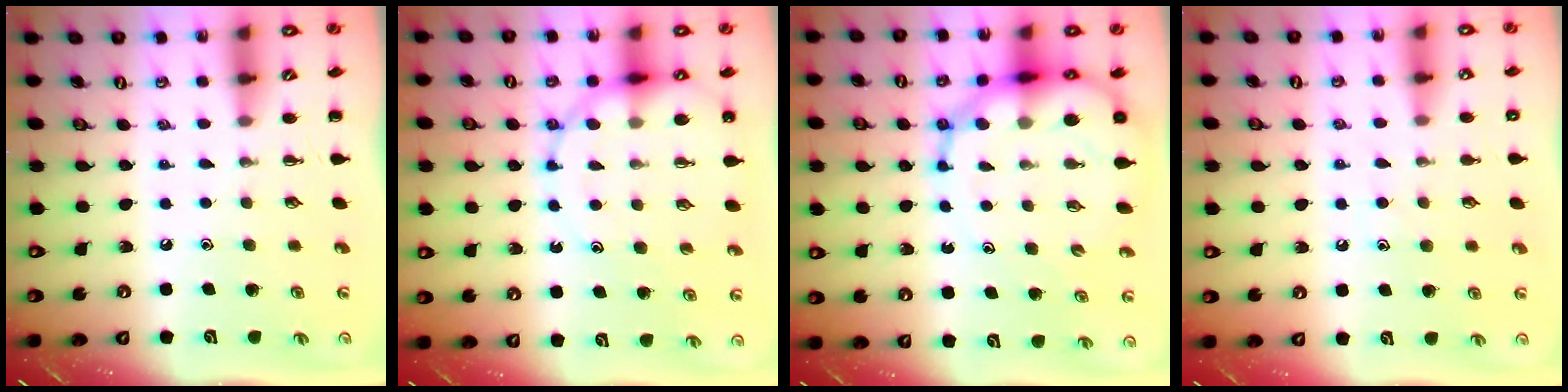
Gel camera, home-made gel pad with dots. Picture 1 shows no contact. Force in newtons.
{"total": 15.0, "press": 14.3, "slide": 4.5}
{"total": 15.9, "press": 15.4, "slide": 4.0}
{"total": 6.5, "press": 6.4, "slide": 1.1}